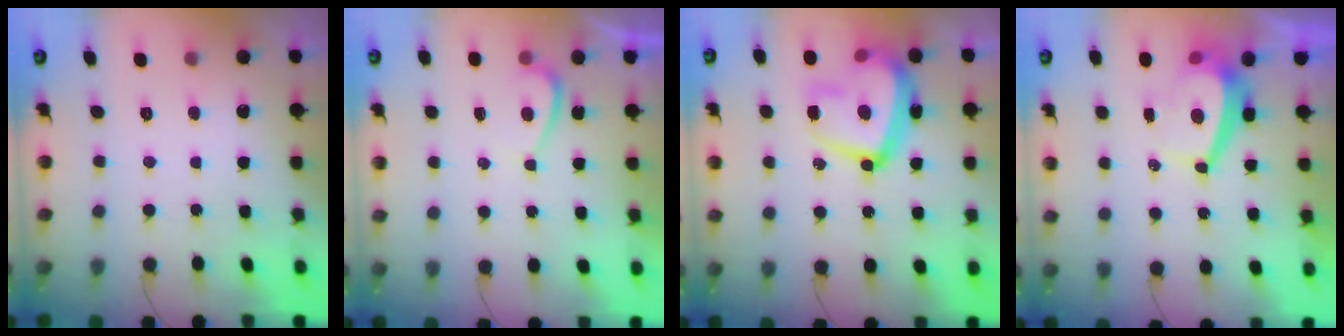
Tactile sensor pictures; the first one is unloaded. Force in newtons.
{"total": 0.7, "press": 0.5, "slide": 0.5}
{"total": 19.5, "press": 19.5, "slide": 1.8}
{"total": 4.4, "press": 4.4, "slide": 0.3}